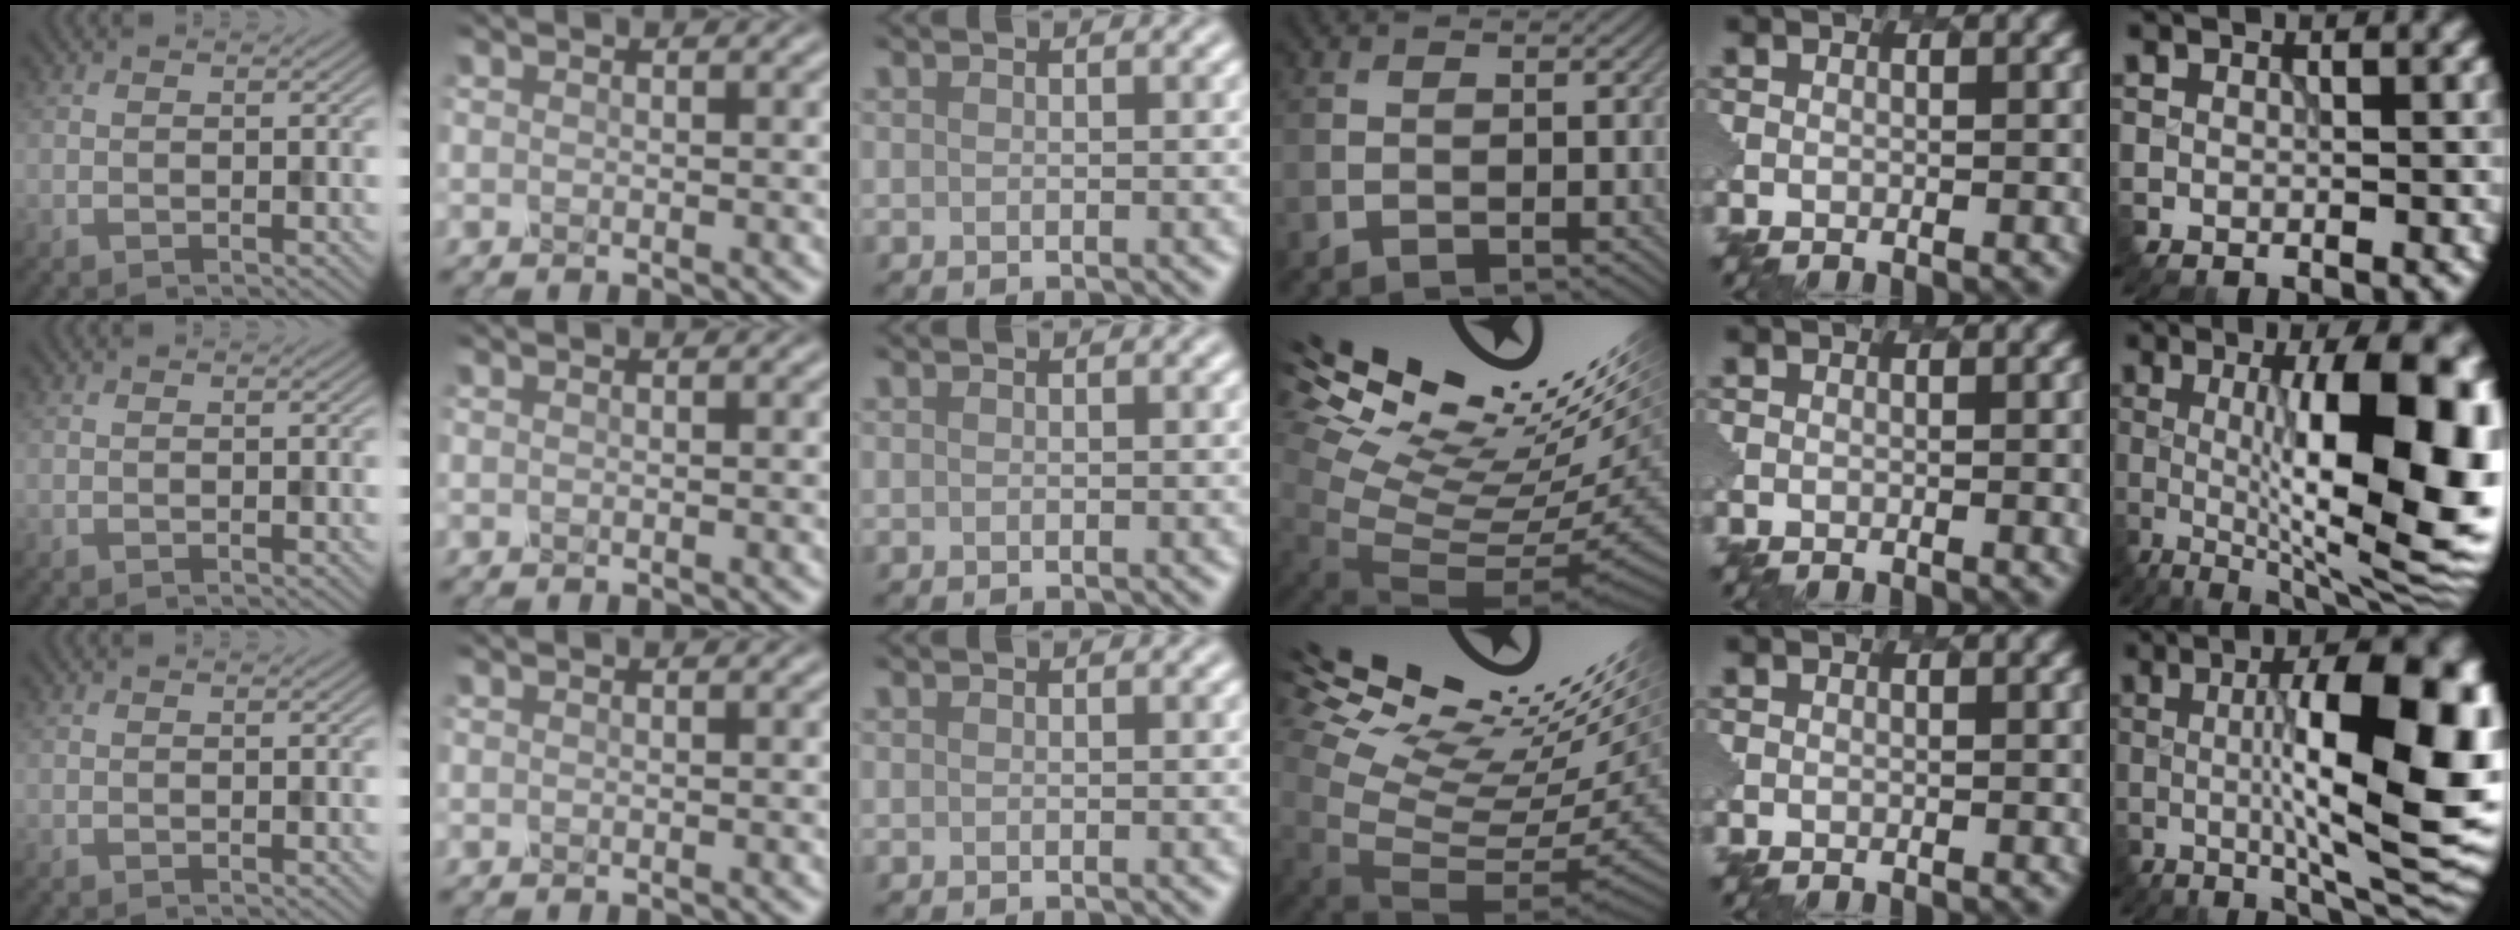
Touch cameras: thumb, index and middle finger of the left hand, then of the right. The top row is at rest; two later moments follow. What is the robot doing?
{"motion": "dispense", "object": "syringe"}